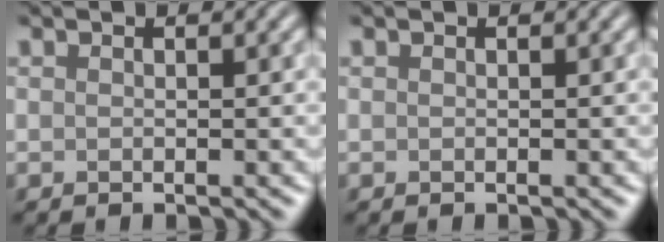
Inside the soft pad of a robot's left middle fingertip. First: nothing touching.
{"total": 0.0}